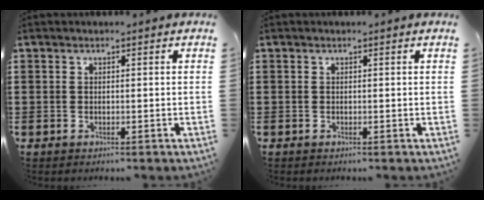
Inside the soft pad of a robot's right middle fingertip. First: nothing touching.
{"total": 0.0}